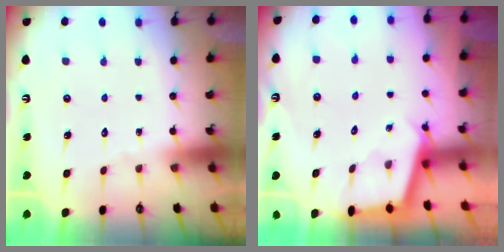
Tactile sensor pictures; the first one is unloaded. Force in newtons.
{"total": 2.1, "press": 2.1, "slide": 0.2}